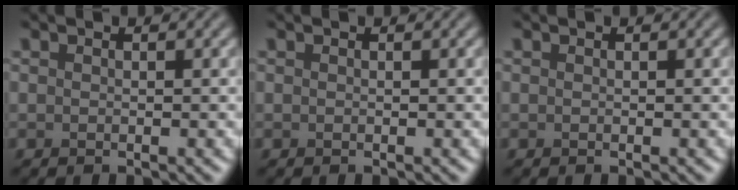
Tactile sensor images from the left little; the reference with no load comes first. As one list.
[{"total": 0.0}, {"total": 0.0}]